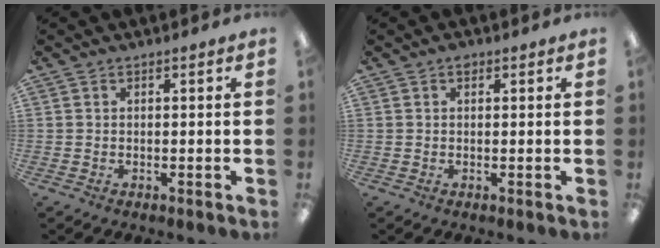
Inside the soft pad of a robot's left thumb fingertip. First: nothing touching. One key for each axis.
{"total": 1.1, "fx": 0.6, "fy": 0.8, "fz": 0.6, "tx": -0.005, "ty": -0.002, "tz": 0.009}